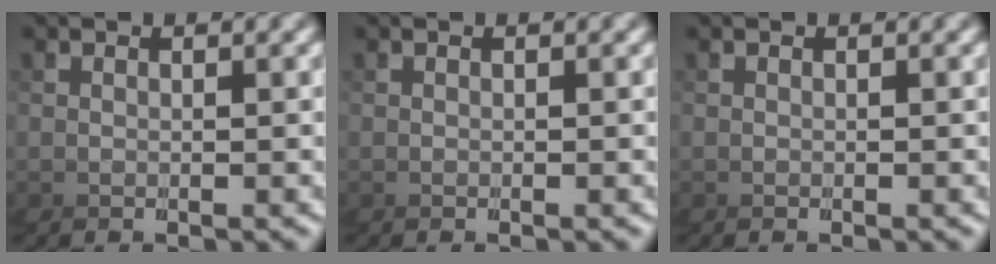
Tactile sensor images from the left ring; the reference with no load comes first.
{"total": 0.0}
{"total": 0.0}